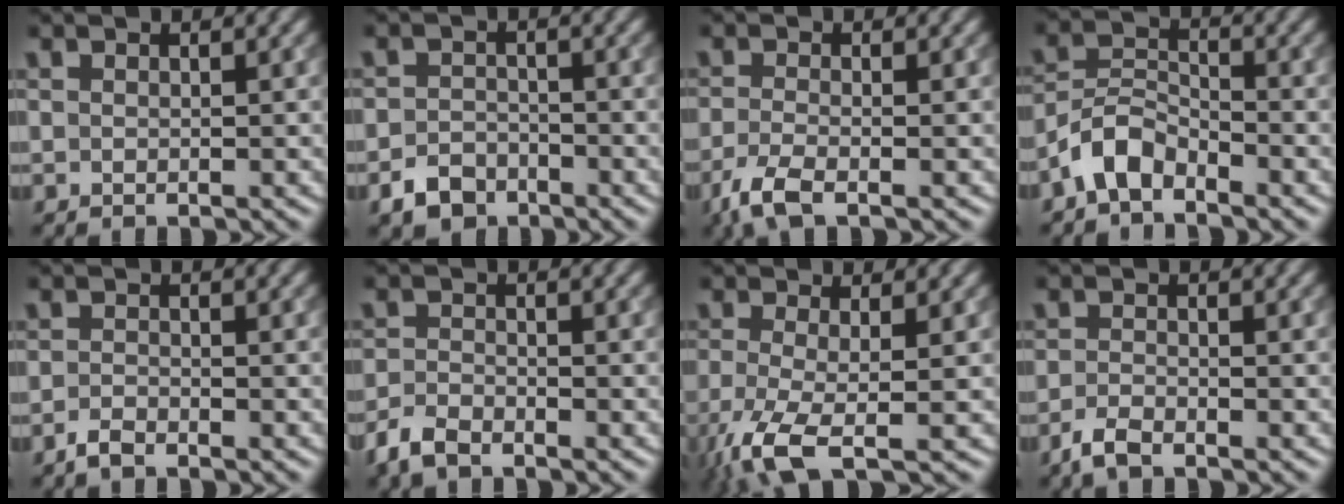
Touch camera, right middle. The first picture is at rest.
{"total": 2.8, "force": [-2.1, 1.7, 0.8], "torque": [-0.015, 0.001, -0.043]}
{"total": 3.3, "force": [-2.2, 0.8, 2.3], "torque": [-0.058, -0.012, -0.053]}
{"total": 3.7, "force": [-2.9, 1.6, 1.7], "torque": [-0.035, 0.010, -0.068]}
{"total": 1.4, "force": [-1.3, 0.2, 0.5], "torque": [-0.016, 0.000, -0.028]}
{"total": 2.6, "force": [-2.3, 0.8, 1.0], "torque": [-0.025, -0.006, -0.055]}
{"total": 5.5, "force": [-2.8, 1.4, 4.4], "torque": [-0.104, -0.016, -0.063]}
{"total": 2.1, "force": [-1.8, 0.4, 1.0], "torque": [-0.029, -0.005, -0.041]}